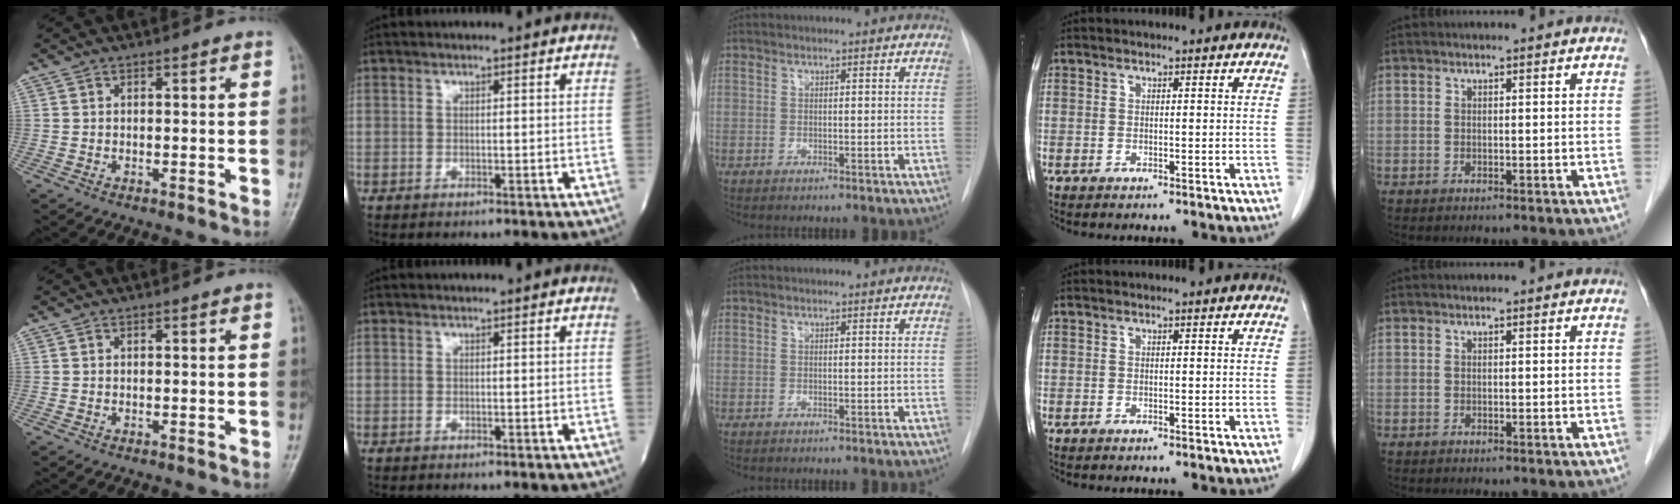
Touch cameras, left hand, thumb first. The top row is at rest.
{}